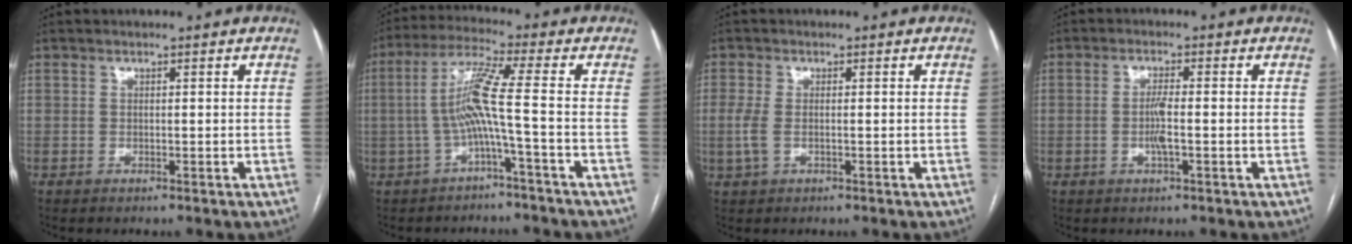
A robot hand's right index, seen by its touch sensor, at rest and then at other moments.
{"total": 7.4, "force": [-1.7, -1.3, 7.1], "torque": [-0.145, 0.022, -0.030]}
{"total": 2.8, "force": [-0.5, 1.3, 2.4], "torque": [-0.067, -0.002, -0.011]}
{"total": 3.3, "force": [-0.7, 0.1, 3.2], "torque": [-0.063, -0.001, -0.015]}